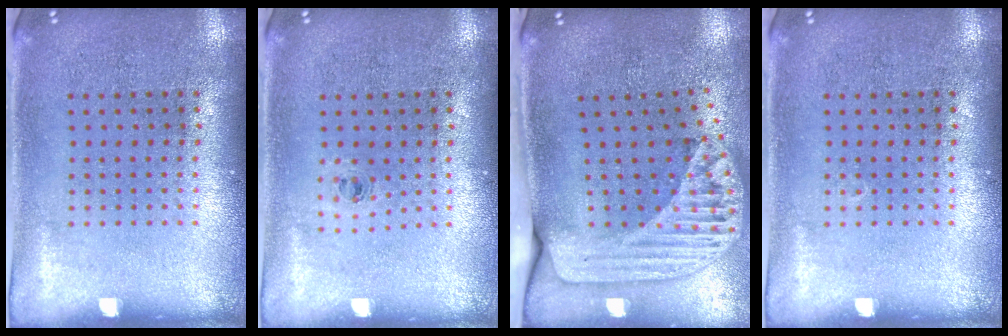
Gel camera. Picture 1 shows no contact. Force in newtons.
{"total": 0.5, "press": 0.3, "slide": 0.5}
{"total": 2.4, "press": 1.8, "slide": 1.7}
{"total": 0.0}